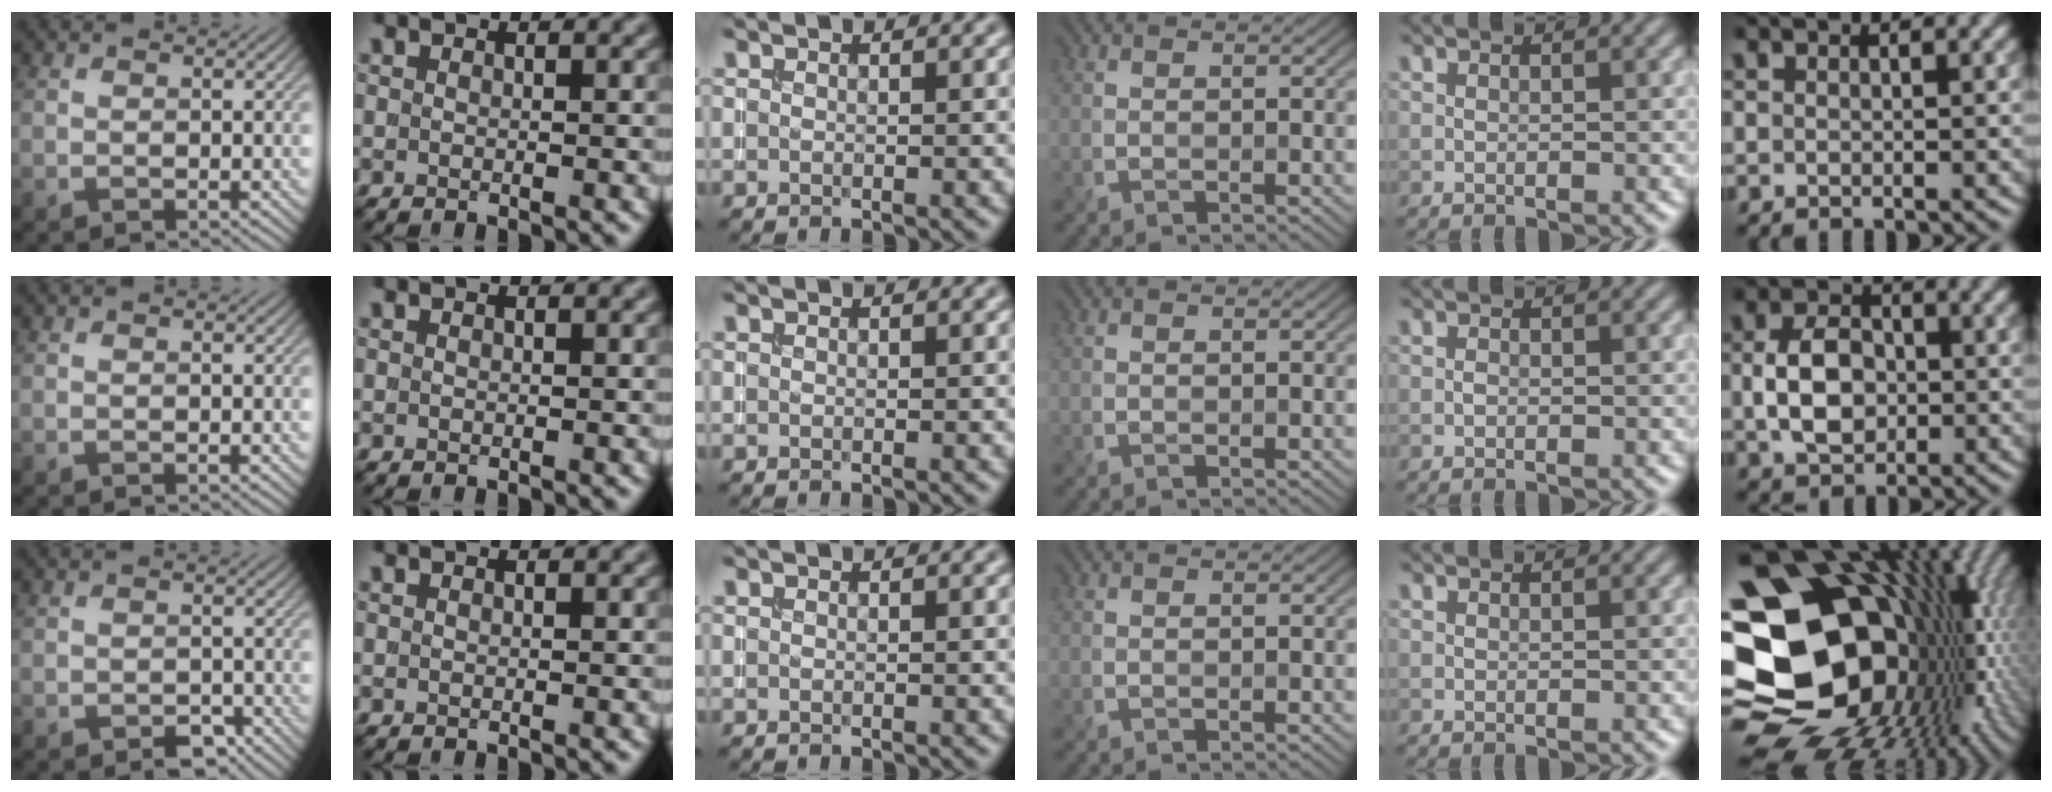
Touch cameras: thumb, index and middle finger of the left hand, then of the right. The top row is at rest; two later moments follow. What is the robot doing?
{"motion": "extract", "object": "drawer"}